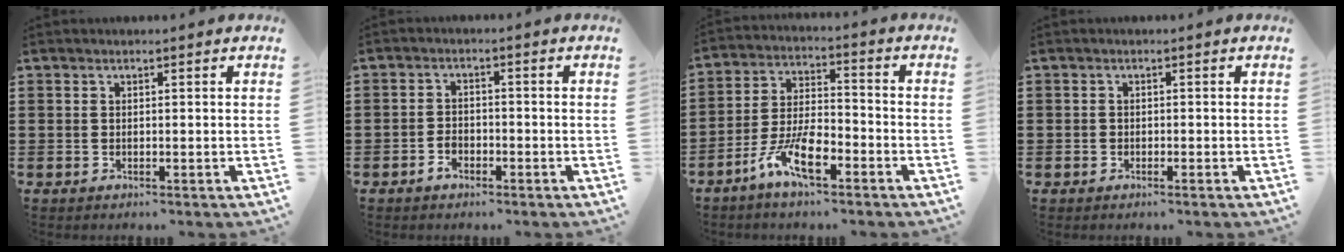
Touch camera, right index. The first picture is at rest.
{"total": 2.2, "force": [-1.6, 1.3, 0.9], "torque": [-0.021, 0.002, -0.032]}
{"total": 8.3, "force": [-5.0, 2.8, 6.0], "torque": [-0.135, 0.000, -0.095]}
{"total": 0.6, "force": [-0.6, 0.2, 0.2], "torque": [-0.006, -0.002, -0.010]}